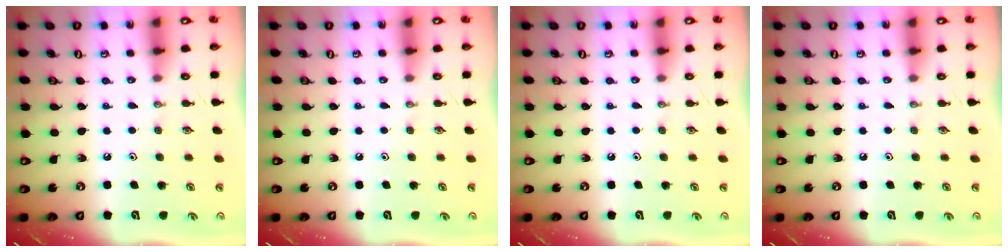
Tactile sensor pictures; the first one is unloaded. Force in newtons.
{"total": 0.0}
{"total": 0.0}
{"total": 0.0}